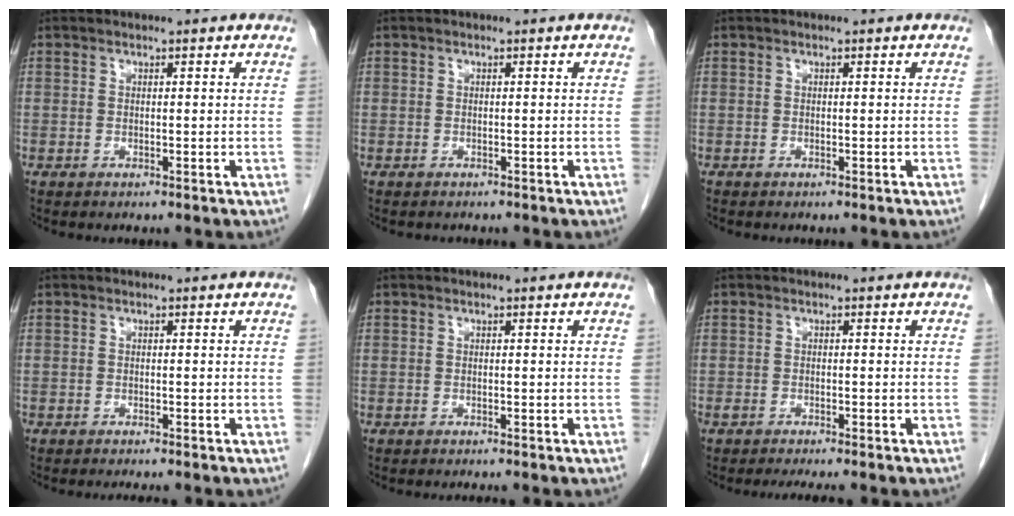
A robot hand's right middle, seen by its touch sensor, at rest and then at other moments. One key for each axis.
{"total": 0.8, "fx": -0.7, "fy": 0.5, "fz": -0.1, "tx": -0.010, "ty": 0.001, "tz": -0.012}
{"total": 0.0}
{"total": 1.8, "fx": -1.6, "fy": 0.1, "fz": 0.8, "tx": -0.012, "ty": -0.003, "tz": -0.021}
{"total": 0.8, "fx": -0.7, "fy": -0.1, "fz": 0.3, "tx": -0.006, "ty": 0.000, "tz": -0.011}
{"total": 4.0, "fx": -3.5, "fy": 0.6, "fz": 2.0, "tx": -0.026, "ty": -0.008, "tz": -0.052}